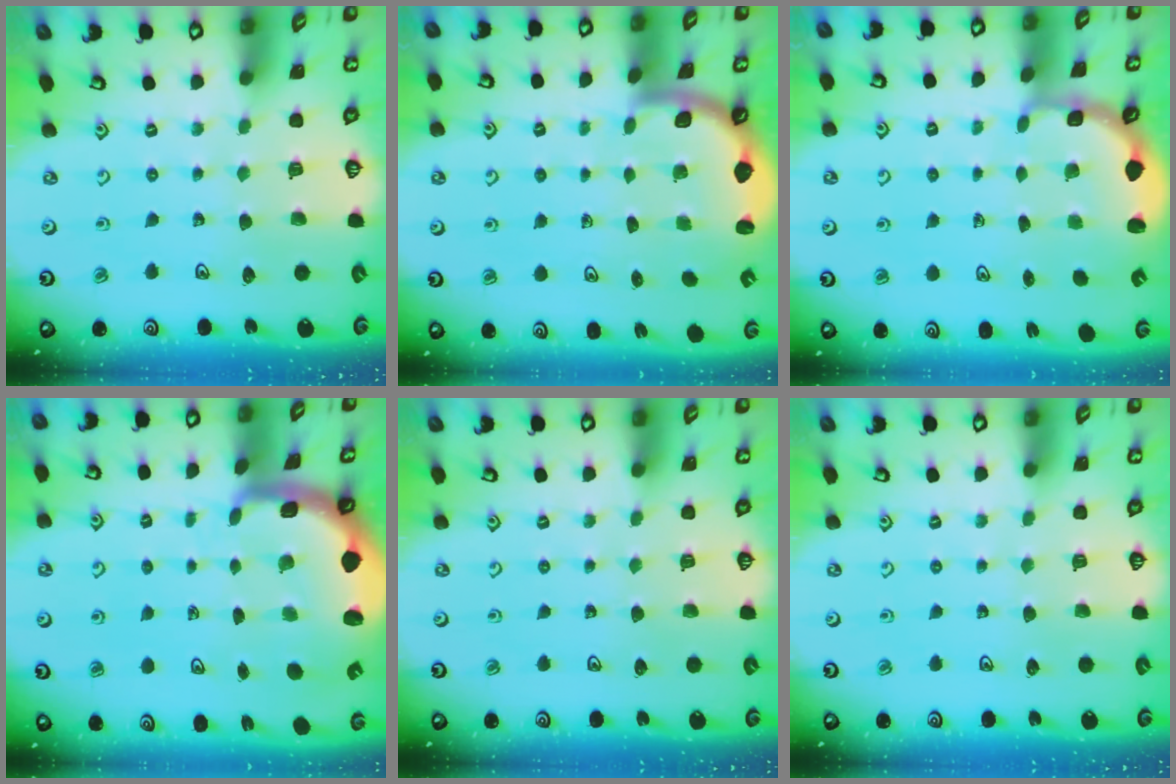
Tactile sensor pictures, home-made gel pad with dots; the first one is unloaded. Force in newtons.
{"total": 1.8, "press": 1.8, "slide": 0.1}
{"total": 2.9, "press": 2.5, "slide": 1.4}
{"total": 3.7, "press": 3.6, "slide": 1.0}
{"total": 0.0}
{"total": 0.0}